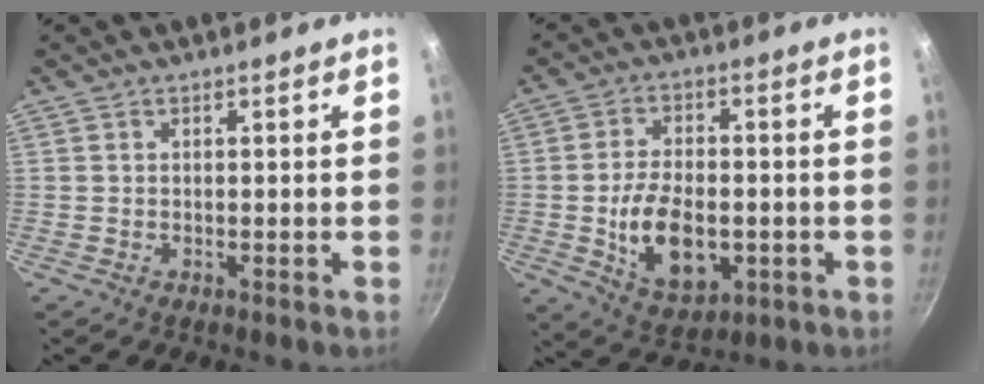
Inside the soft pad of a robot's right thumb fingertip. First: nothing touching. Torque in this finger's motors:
{"motor_torque": [0.06, 0.61, 0.48, 0.70, 0.30]}